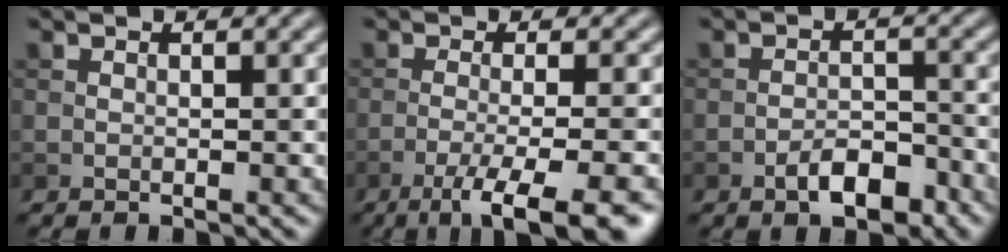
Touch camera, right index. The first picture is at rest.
{"total": 7.9, "force": [-4.6, 1.7, 6.2], "torque": [-0.081, -0.001, -0.074]}
{"total": 3.6, "force": [-2.2, 1.5, 2.4], "torque": [-0.034, 0.008, -0.038]}